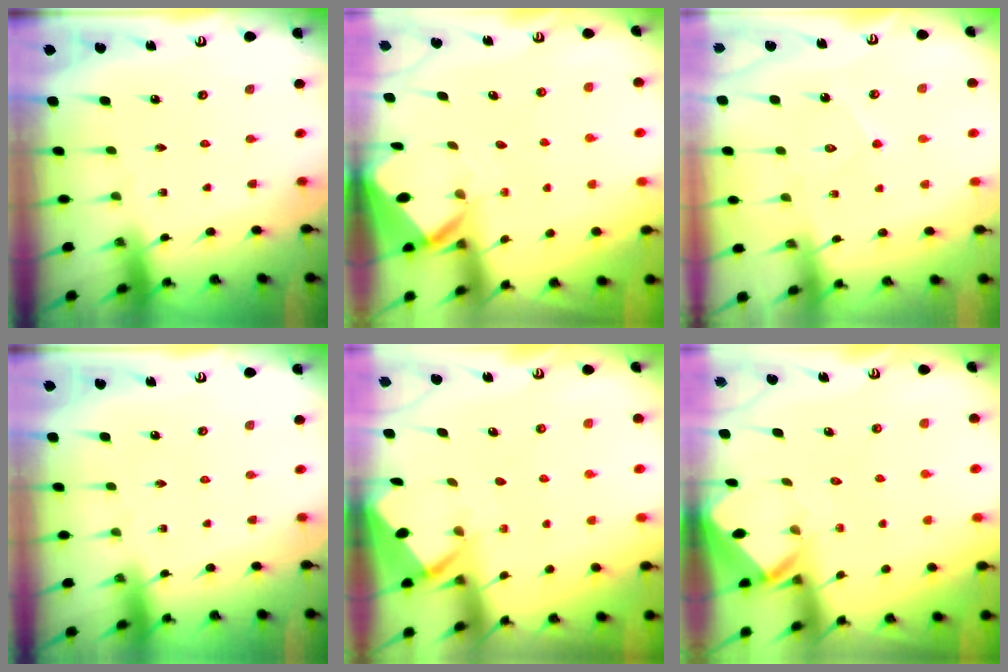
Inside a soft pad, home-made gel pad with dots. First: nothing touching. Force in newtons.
{"total": 3.9, "press": 3.9, "slide": 0.2}
{"total": 7.9, "press": 7.8, "slide": 0.7}
{"total": 0.0}
{"total": 2.6, "press": 2.6, "slide": 0.4}
{"total": 3.0, "press": 3.0, "slide": 0.2}